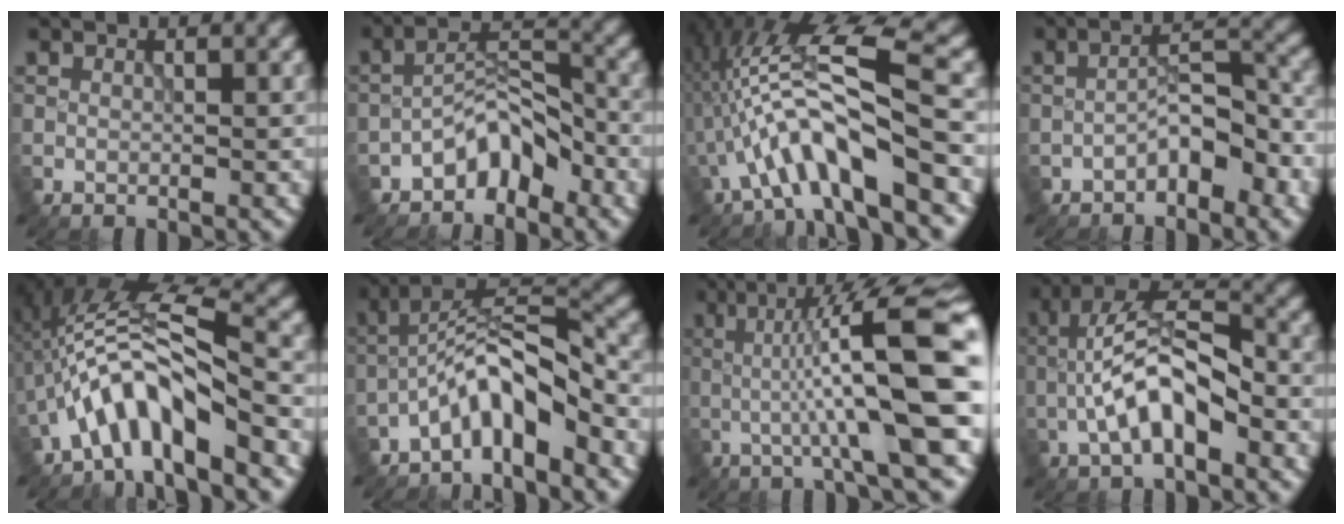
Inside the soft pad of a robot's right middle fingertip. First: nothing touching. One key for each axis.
{"total": 4.1, "fx": -2.9, "fy": 1.7, "fz": 2.4, "tx": -0.027, "ty": 0.024, "tz": -0.056}
{"total": 8.9, "fx": -3.4, "fy": 1.9, "fz": 8.0, "tx": -0.146, "ty": 0.020, "tz": -0.065}
{"total": 4.1, "fx": -2.3, "fy": 1.6, "fz": 3.0, "tx": -0.041, "ty": 0.021, "tz": -0.041}
{"total": 6.9, "fx": -3.5, "fy": 1.8, "fz": 5.7, "tx": -0.101, "ty": 0.021, "tz": -0.067}
{"total": 5.8, "fx": -3.8, "fy": 1.7, "fz": 4.1, "tx": -0.067, "ty": 0.020, "tz": -0.076}
{"total": 14.1, "fx": 0.3, "fy": 2.6, "fz": 13.9, "tx": -0.183, "ty": 0.026, "tz": 0.001}
{"total": 7.1, "fx": -2.0, "fy": 2.8, "fz": 6.1, "tx": -0.119, "ty": 0.020, "tz": -0.044}